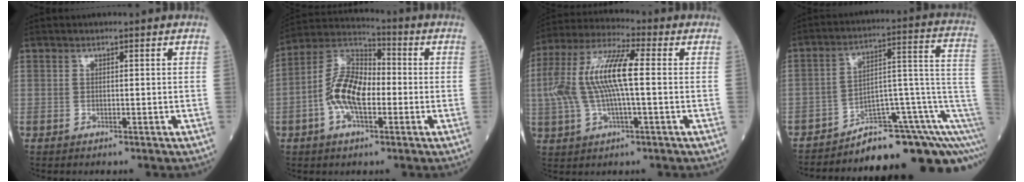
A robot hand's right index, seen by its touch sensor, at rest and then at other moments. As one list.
[{"total": 11.2, "force": [-2.2, 5.0, 9.8], "torque": [-0.210, 0.025, -0.048]}, {"total": 12.7, "force": [0.6, 2.7, 12.4], "torque": [-0.266, 0.024, 0.007]}, {"total": 14.8, "force": [-8.8, 3.6, 11.4], "torque": [-0.086, 0.093, -0.117]}]